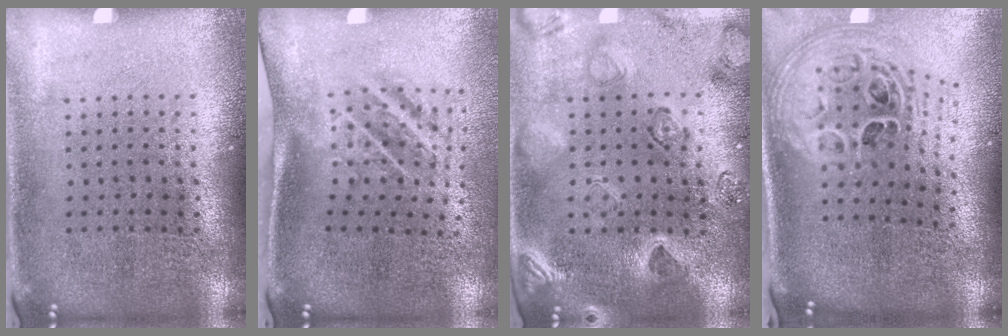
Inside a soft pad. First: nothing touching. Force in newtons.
{"total": 1.8, "press": 1.1, "slide": 1.4}
{"total": 2.3, "press": 2.1, "slide": 0.8}
{"total": 2.9, "press": 2.0, "slide": 2.1}